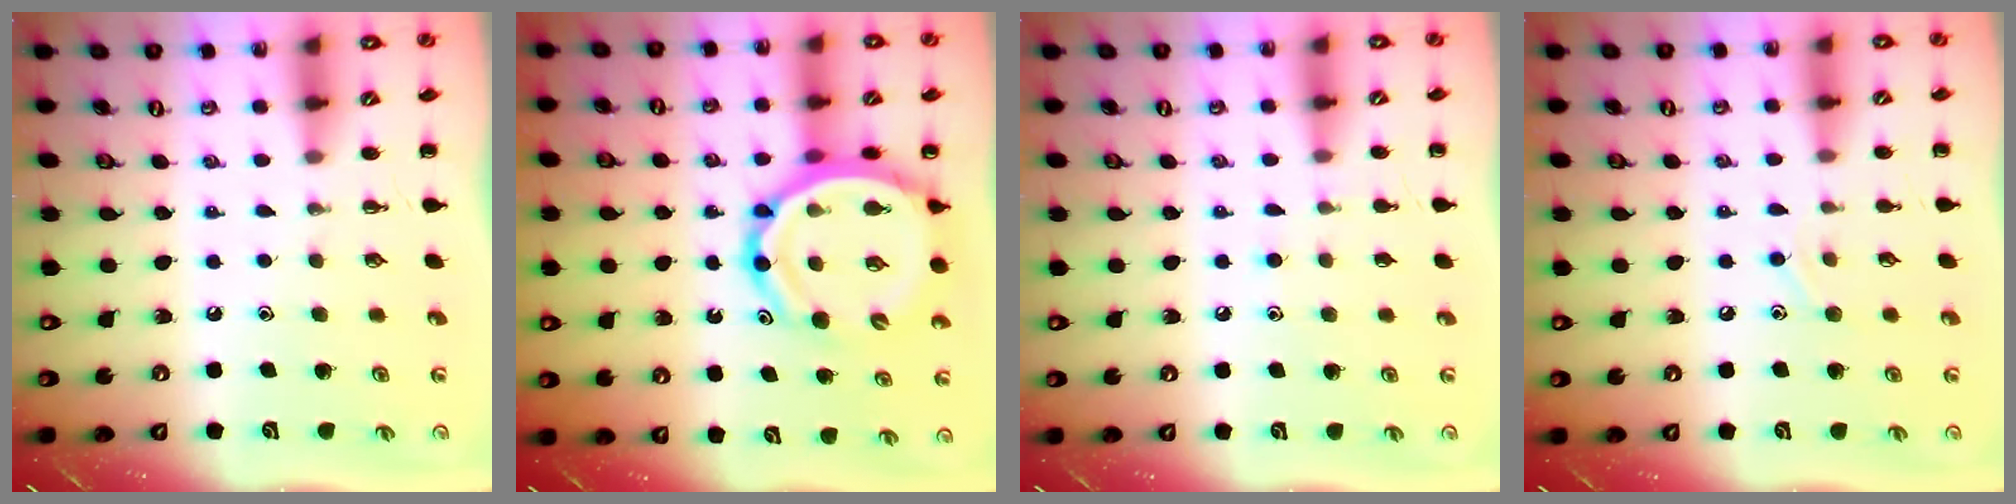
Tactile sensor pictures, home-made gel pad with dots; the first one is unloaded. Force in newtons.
{"total": 16.6, "press": 16.0, "slide": 4.4}
{"total": 5.2, "press": 4.9, "slide": 1.6}
{"total": 7.5, "press": 7.3, "slide": 2.1}